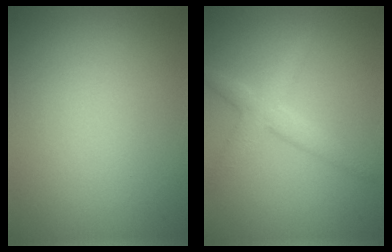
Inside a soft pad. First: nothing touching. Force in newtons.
{"total": 2.8, "press": 2.8, "slide": 0.1}